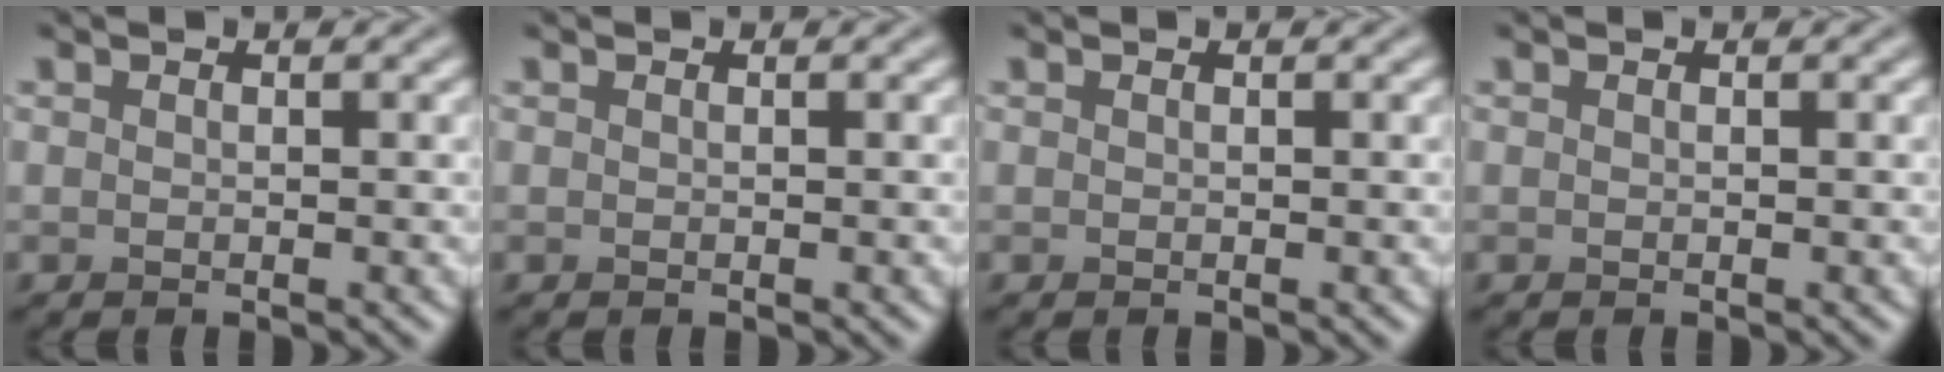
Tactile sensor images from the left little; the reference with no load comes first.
{"total": 0.0}
{"total": 0.0}
{"total": 0.0}